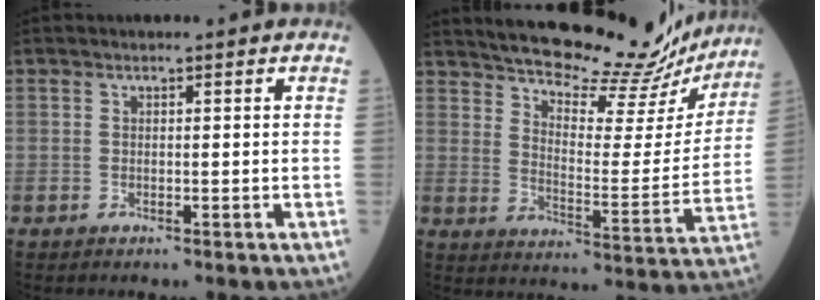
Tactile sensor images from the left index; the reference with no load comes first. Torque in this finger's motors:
{"motor_torque": [0.87, -1.27, 0.34, 0.03]}